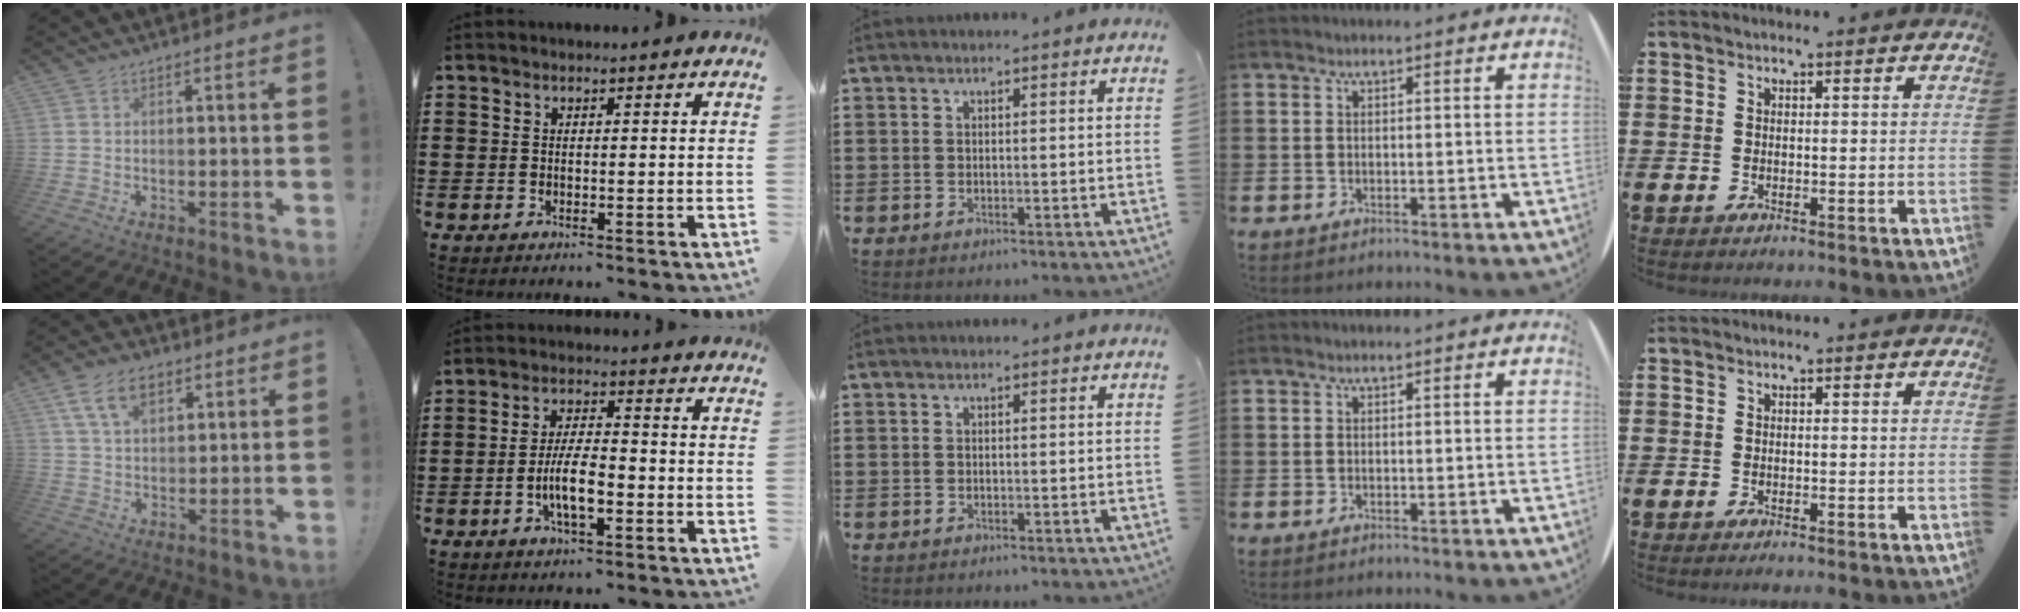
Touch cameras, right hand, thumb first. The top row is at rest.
{"thumb": {"total": 10.5, "force": [5.4, 6.3, 6.5], "torque": [-0.106, -0.006, 0.102]}, "index": {"total": 6.8, "force": [-2.2, 2.1, 6.1], "torque": [-0.129, -0.003, -0.045]}}